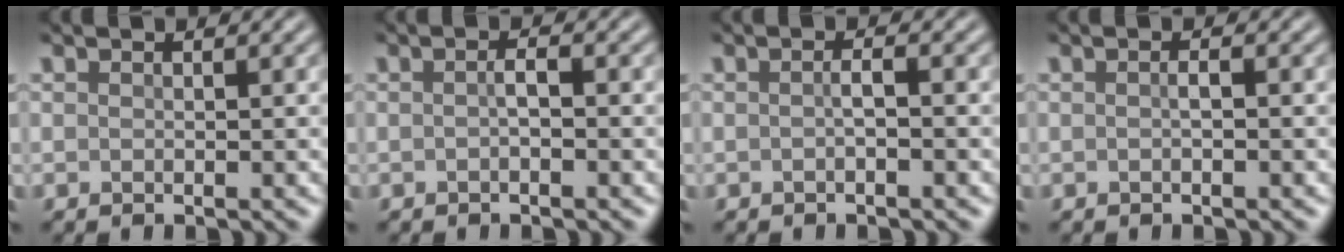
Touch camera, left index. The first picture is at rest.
{"total": 0.9, "force": [-0.3, 0.2, 0.9], "torque": [-0.016, 0.002, -0.005]}
{"total": 1.0, "force": [-0.3, 0.1, 0.9], "torque": [-0.016, 0.002, -0.005]}
{"total": 0.7, "force": [-0.1, 0.1, 0.6], "torque": [-0.012, 0.001, -0.002]}